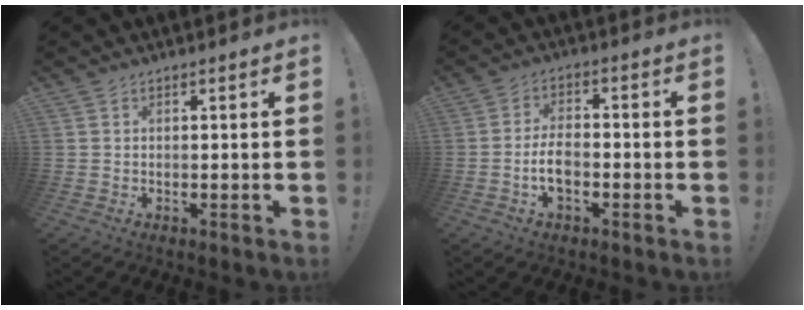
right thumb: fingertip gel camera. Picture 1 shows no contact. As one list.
[{"total": 6.5, "force": [-2.1, 3.5, 5.1], "torque": [-0.101, 0.004, -0.038]}]